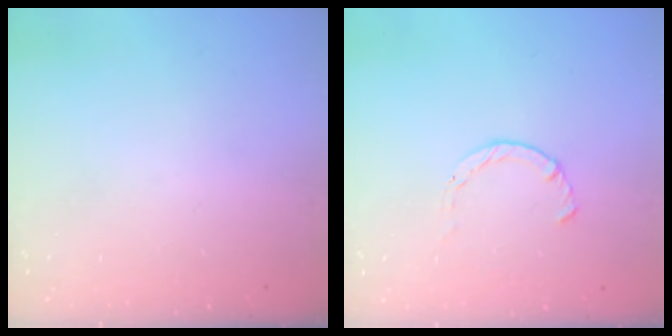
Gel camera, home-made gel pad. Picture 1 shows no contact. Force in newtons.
{"total": 3.7, "press": 3.6, "slide": 0.5}